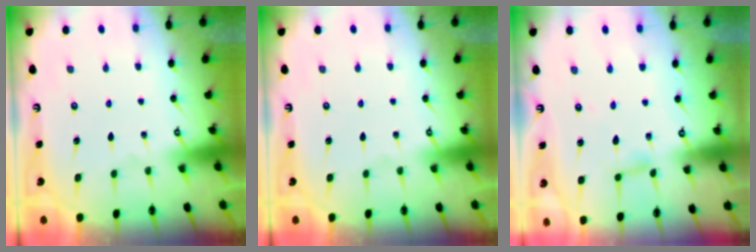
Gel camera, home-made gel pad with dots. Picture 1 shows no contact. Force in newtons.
{"total": 0.0}
{"total": 2.4, "press": 2.4, "slide": 0.1}